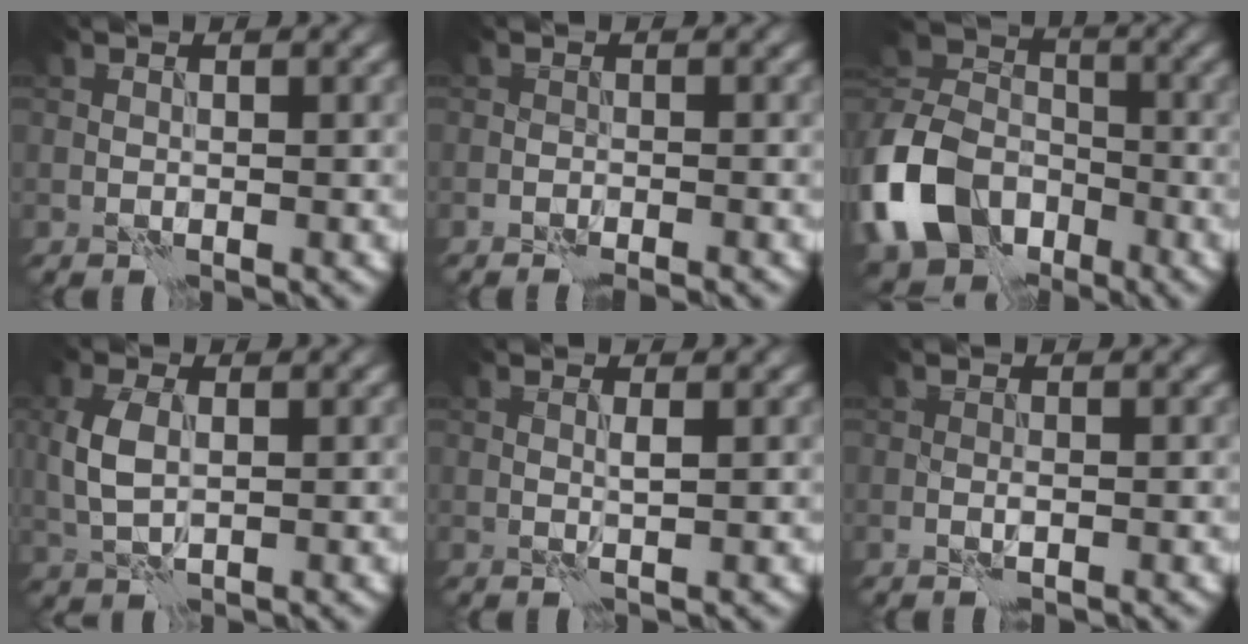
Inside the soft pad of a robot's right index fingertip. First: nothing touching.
{"total": 1.8, "force": [-1.6, 0.3, 0.9], "torque": [-0.021, 0.007, -0.024]}
{"total": 11.3, "force": [-5.1, 8.1, 6.0], "torque": [-0.137, -0.006, -0.116]}
{"total": 3.5, "force": [0.3, 2.0, 2.8], "torque": [-0.070, 0.004, 0.007]}
{"total": 0.8, "force": [0.2, 0.0, 0.8], "torque": [-0.017, 0.001, 0.002]}
{"total": 0.9, "force": [-0.4, 0.3, 0.7], "torque": [-0.016, 0.002, -0.007]}